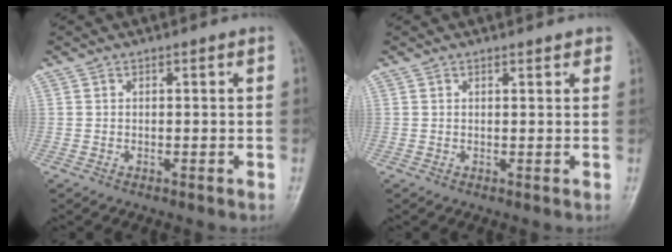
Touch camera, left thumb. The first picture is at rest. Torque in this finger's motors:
{"motor_torque": [0.00, 0.06, -0.30, -0.30, 0.04]}